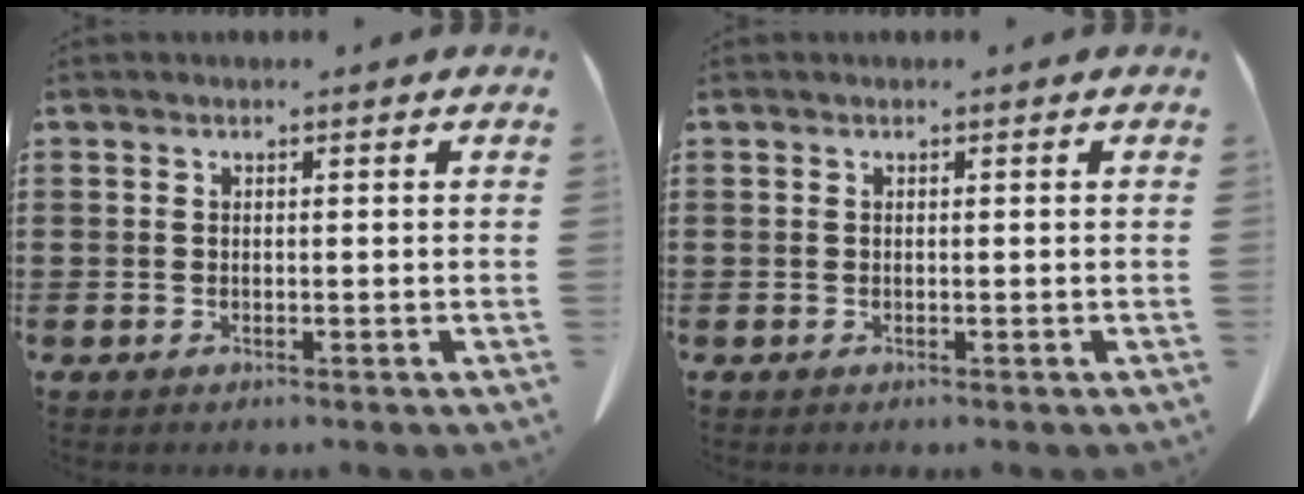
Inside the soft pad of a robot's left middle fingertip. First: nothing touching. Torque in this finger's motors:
{"motor_torque": [0.52, -0.80, 0.04, 0.01]}